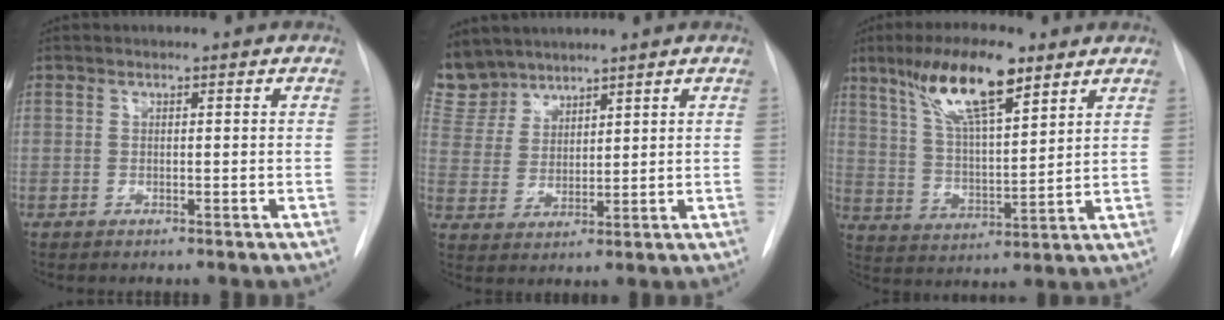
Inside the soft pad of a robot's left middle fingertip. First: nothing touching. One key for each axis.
{"total": 7.6, "fx": 7.0, "fy": 3.0, "fz": 0.3, "tx": -0.010, "ty": 0.008, "tz": 0.154}
{"total": 13.2, "fx": 8.3, "fy": 2.6, "fz": 9.9, "tx": -0.185, "ty": 0.011, "tz": 0.152}